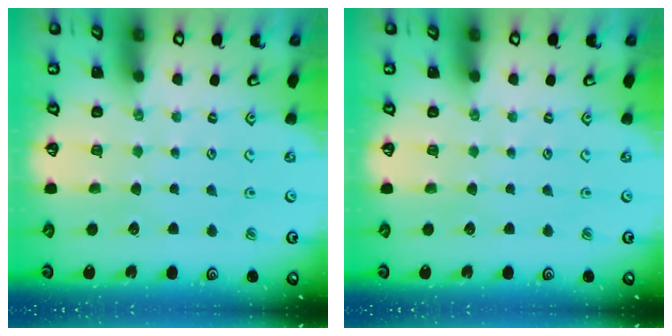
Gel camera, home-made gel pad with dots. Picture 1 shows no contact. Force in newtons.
{"total": 0.0}